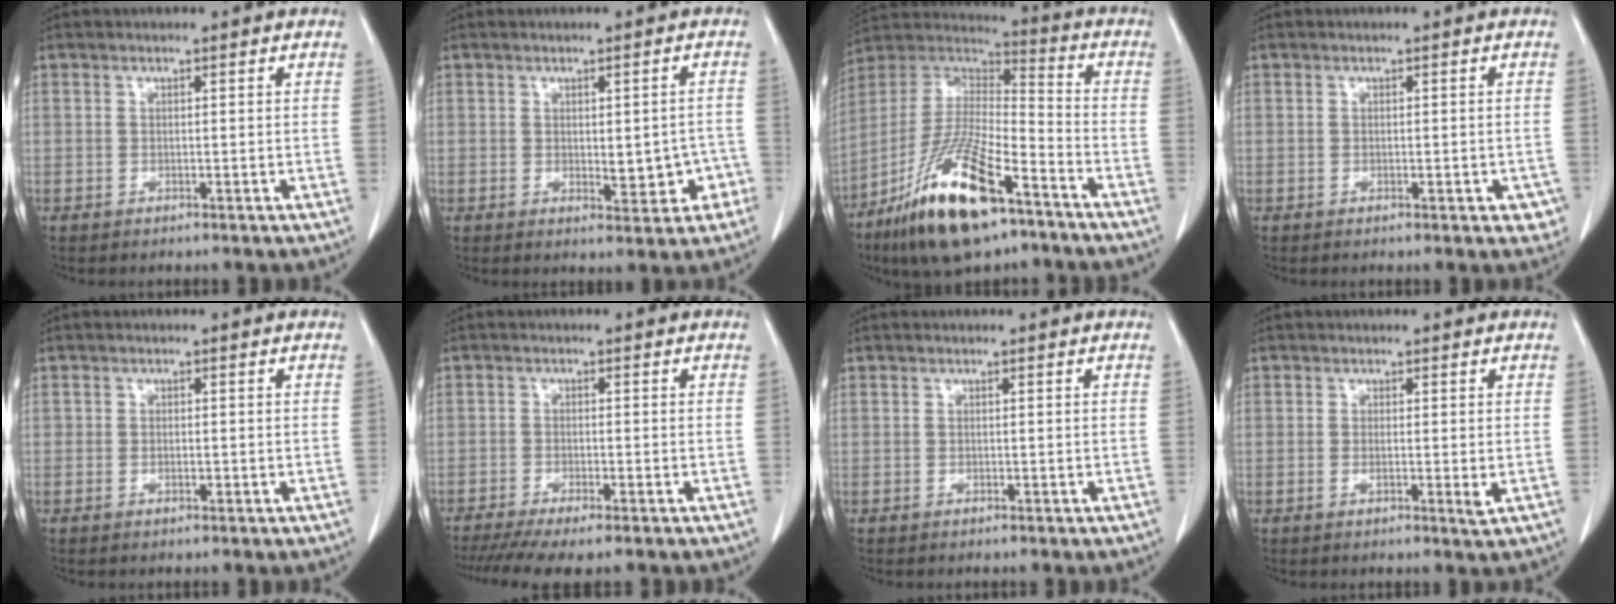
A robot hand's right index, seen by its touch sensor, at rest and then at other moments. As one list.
[{"total": 5.3, "force": [-1.3, 2.6, 4.5], "torque": [-0.045, 0.008, -0.007]}, {"total": 20.1, "force": [-12.0, 5.1, 15.3], "torque": [-0.315, -0.021, -0.217]}, {"total": 3.0, "force": [-1.3, 1.2, 2.5], "torque": [-0.017, 0.002, -0.013]}, {"total": 0.9, "force": [-0.3, 0.5, 0.7], "torque": [-0.010, 0.001, -0.004]}, {"total": 7.6, "force": [-6.0, 0.5, 4.6], "torque": [-0.070, -0.014, -0.097]}, {"total": 0.0}, {"total": 2.1, "force": [-0.3, 0.1, 2.1], "torque": [-0.032, -0.006, -0.005]}]